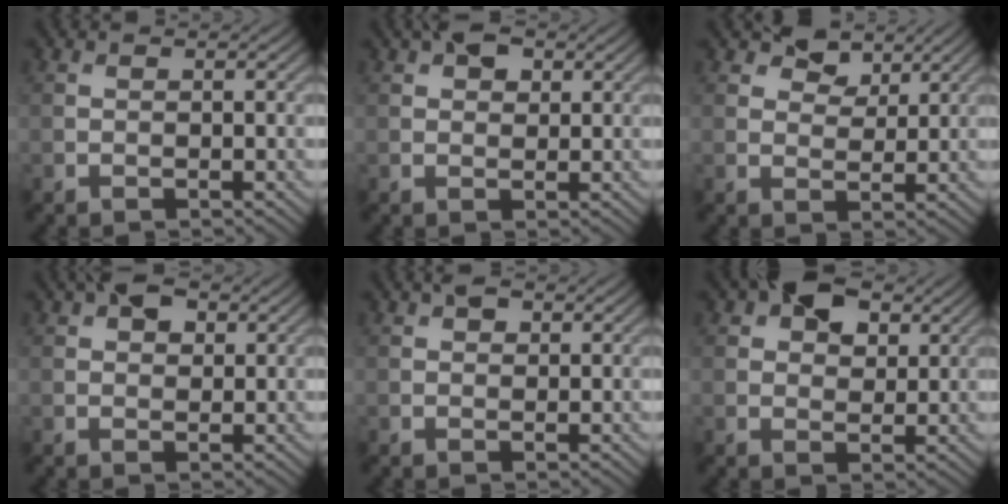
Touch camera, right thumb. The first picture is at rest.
{"total": 3.1, "force": [1.6, 1.9, 1.9], "torque": [-0.031, 0.005, 0.024]}
{"total": 4.3, "force": [2.9, 2.5, 1.9], "torque": [-0.034, 0.000, 0.050]}
{"total": 3.5, "force": [1.8, 2.1, 2.2], "torque": [-0.037, 0.007, 0.026]}
{"total": 1.6, "force": [0.9, 1.0, 0.9], "torque": [-0.014, 0.004, 0.014]}
{"total": 6.5, "force": [3.3, 3.9, 3.9], "torque": [-0.062, 0.006, 0.052]}